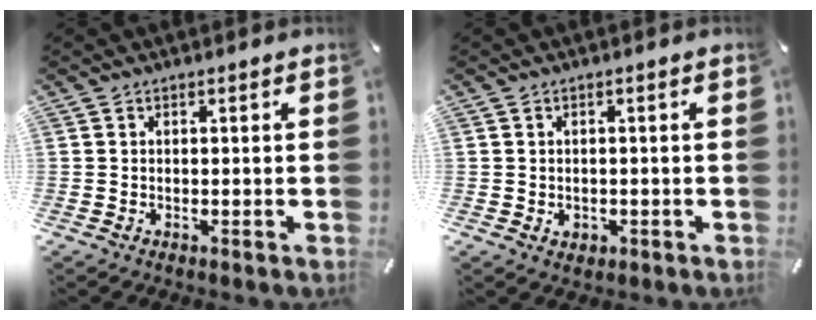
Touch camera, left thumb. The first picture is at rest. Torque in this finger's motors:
{"motor_torque": [-0.01, 0.01, -0.01, 0.03, -0.01]}